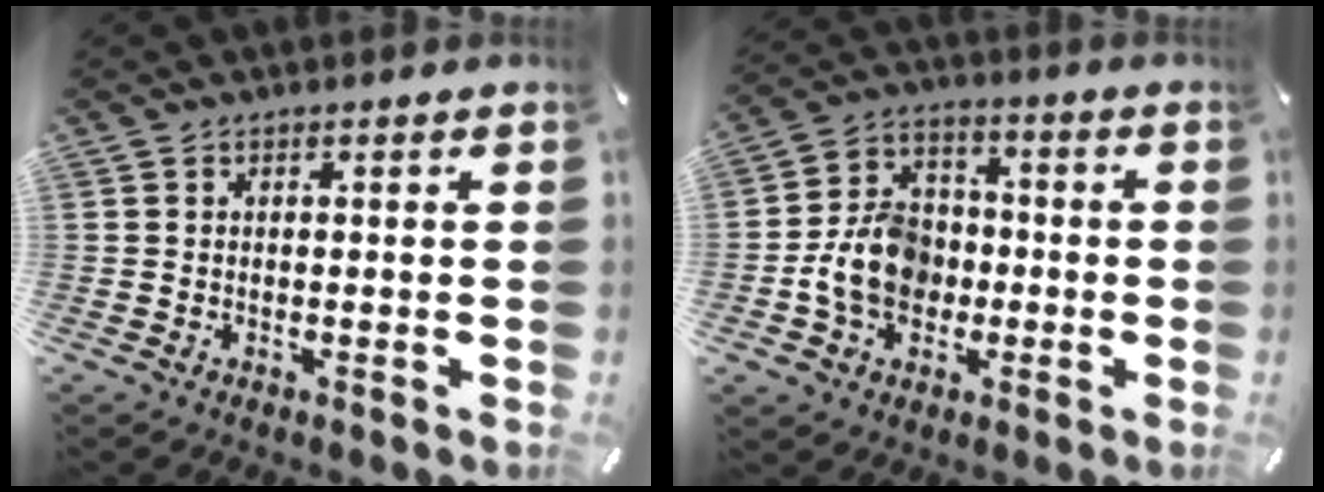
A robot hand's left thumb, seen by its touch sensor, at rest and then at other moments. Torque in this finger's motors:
{"motor_torque": [0.43, 0.58, 0.88, 0.33, 0.24]}